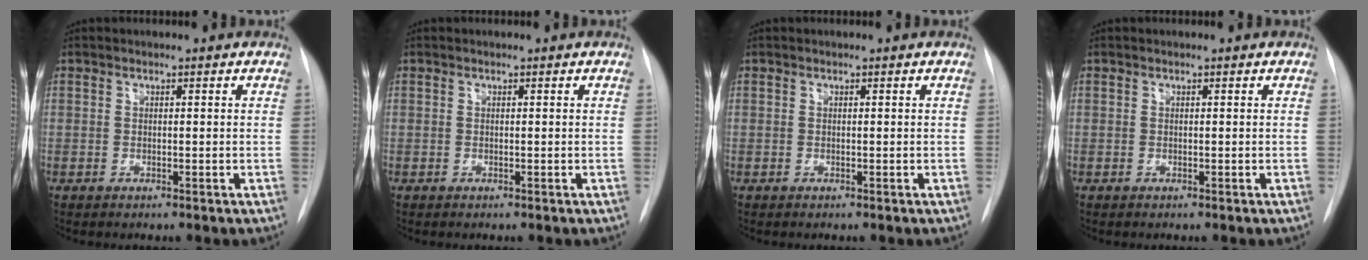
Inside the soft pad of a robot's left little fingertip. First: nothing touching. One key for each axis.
{"total": 0.0}
{"total": 0.0}
{"total": 0.0}